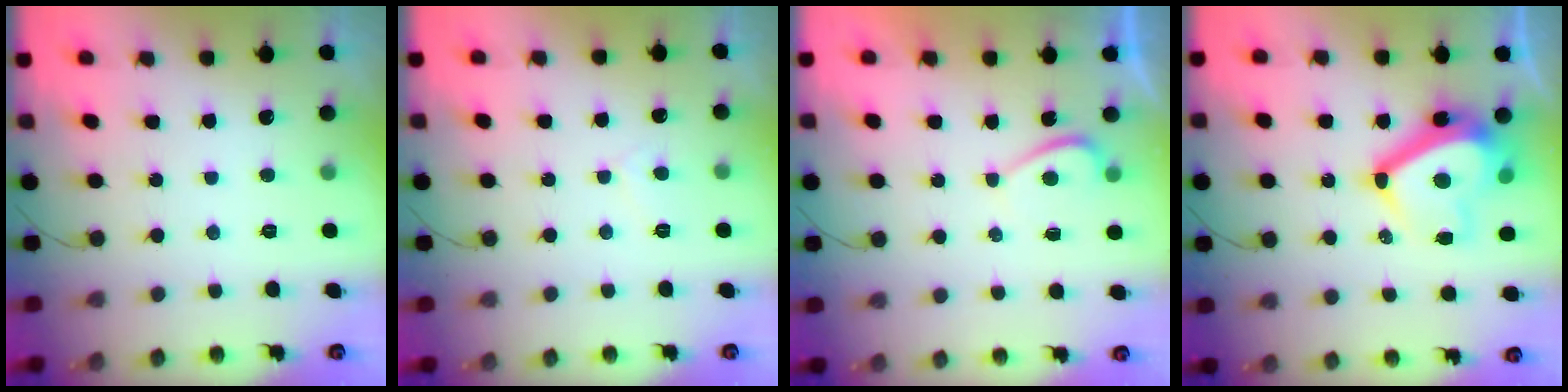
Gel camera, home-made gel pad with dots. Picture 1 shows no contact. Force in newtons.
{"total": 3.9, "press": 3.9, "slide": 0.4}
{"total": 0.7, "press": 0.5, "slide": 0.5}
{"total": 13.0, "press": 12.7, "slide": 2.8}